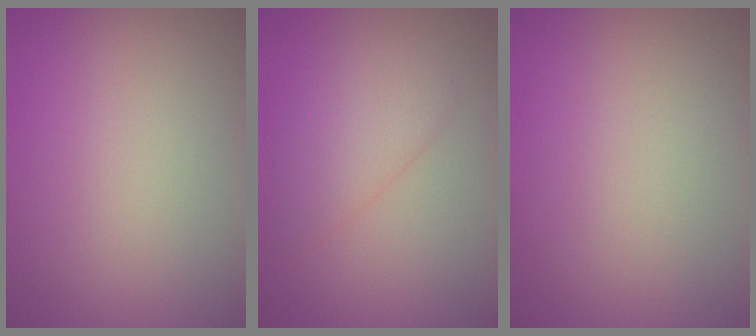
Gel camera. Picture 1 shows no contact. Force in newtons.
{"total": 2.5, "press": 2.5, "slide": 0.3}
{"total": 0.0}